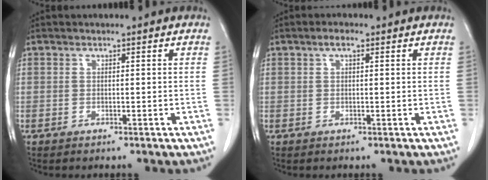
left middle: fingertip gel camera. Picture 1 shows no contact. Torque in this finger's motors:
{"motor_torque": [0.10, -0.08, 0.00, 0.01]}